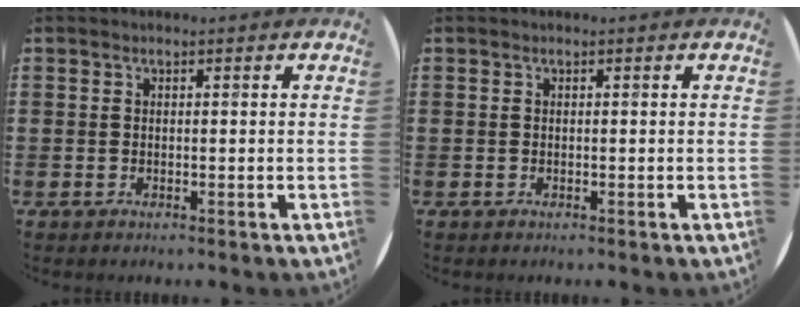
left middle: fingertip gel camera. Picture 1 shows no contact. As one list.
[{"total": 0.0}]